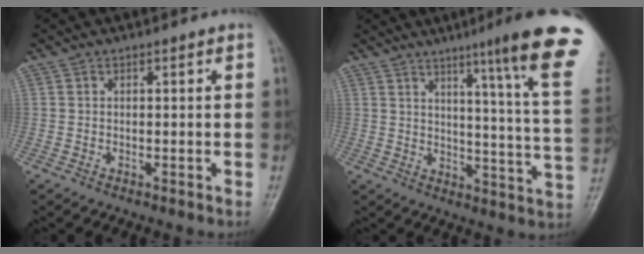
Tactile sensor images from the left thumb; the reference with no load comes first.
{"total": 20.5, "force": [13.0, -0.4, 15.8], "torque": [-0.190, -0.084, 0.157]}